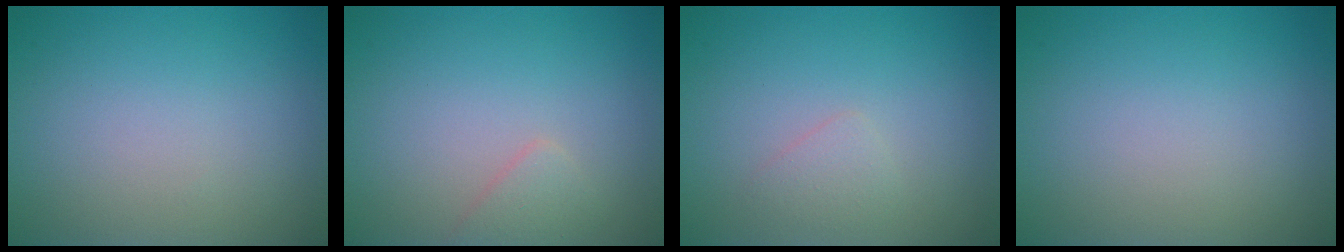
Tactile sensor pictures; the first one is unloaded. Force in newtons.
{"total": 1.2, "press": 1.2, "slide": 0.1}
{"total": 1.1, "press": 1.1, "slide": 0.1}
{"total": 0.0}